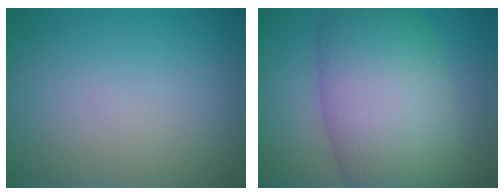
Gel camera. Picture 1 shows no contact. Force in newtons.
{"total": 11.7, "press": 11.7, "slide": 0.3}